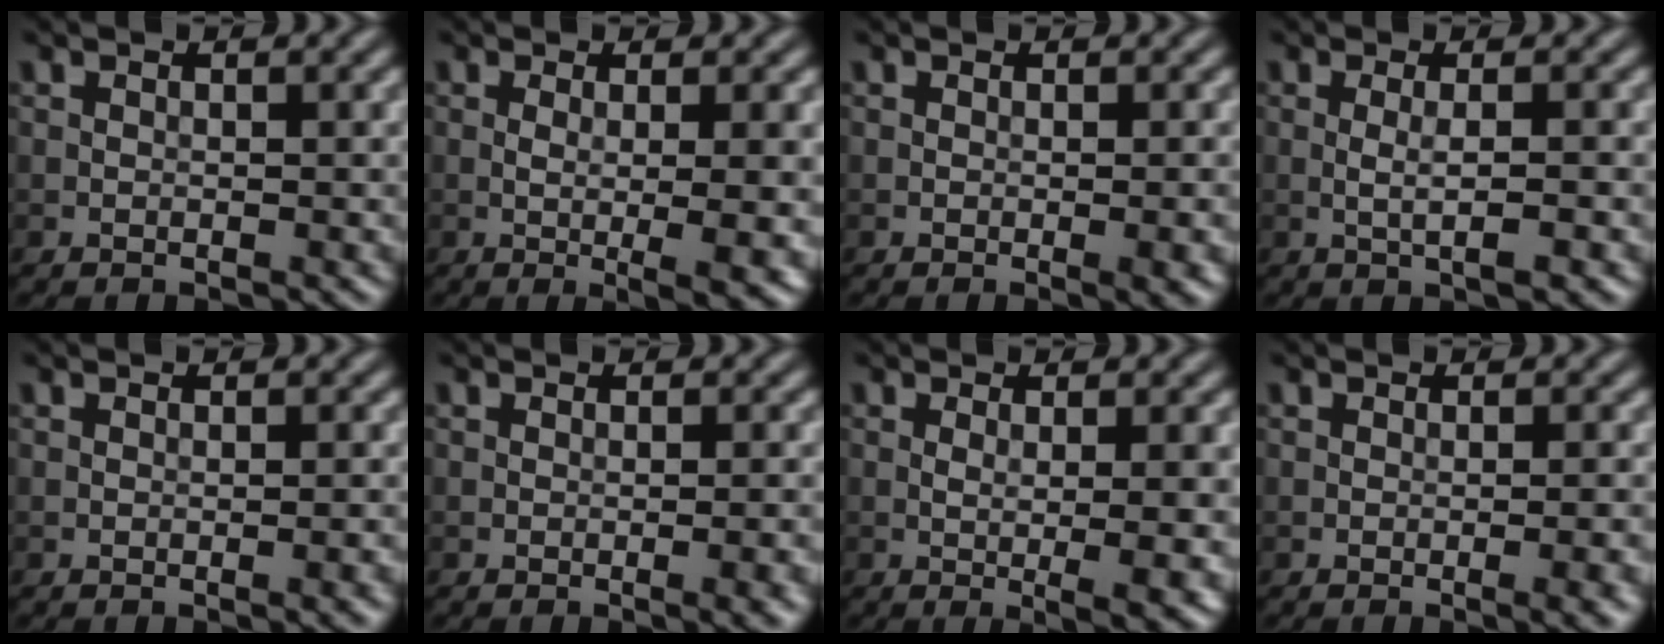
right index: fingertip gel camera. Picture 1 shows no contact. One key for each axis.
{"total": 5.2, "fx": -0.4, "fy": 1.1, "fz": 5.1, "tx": -0.071, "ty": -0.008, "tz": -0.001}
{"total": 2.1, "fx": -0.4, "fy": 0.5, "fz": 2.0, "tx": -0.022, "ty": -0.002, "tz": -0.006}
{"total": 2.3, "fx": -0.2, "fy": 0.4, "fz": 2.2, "tx": -0.037, "ty": -0.001, "tz": -0.007}
{"total": 1.4, "fx": -0.4, "fy": 0.3, "fz": 1.4, "tx": -0.015, "ty": -0.002, "tz": -0.007}
{"total": 2.9, "fx": -0.8, "fy": 0.8, "fz": 2.6, "tx": -0.028, "ty": 0.000, "tz": -0.013}
{"total": 4.4, "fx": -0.2, "fy": 0.9, "fz": 4.3, "tx": -0.059, "ty": -0.006, "tz": 0.002}
{"total": 3.3, "fx": -1.0, "fy": 1.0, "fz": 3.0, "tx": -0.031, "ty": 0.000, "tz": -0.014}